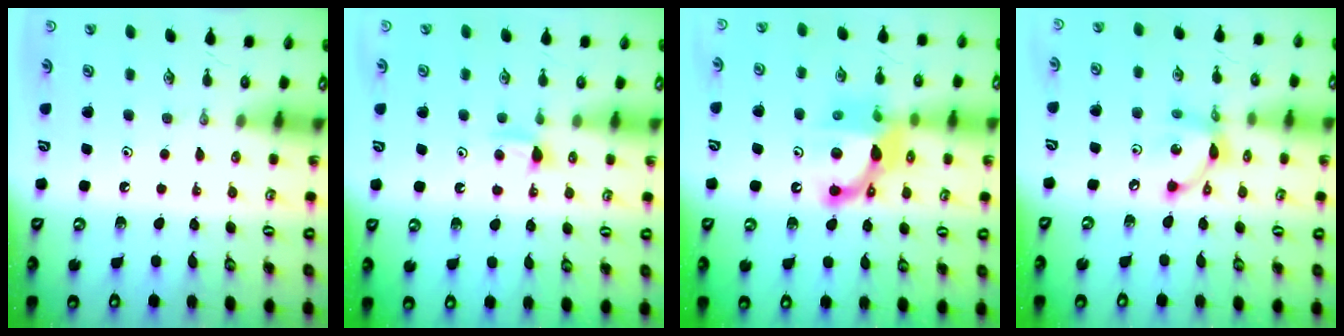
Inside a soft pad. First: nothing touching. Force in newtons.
{"total": 5.0, "press": 5.0, "slide": 0.5}
{"total": 12.3, "press": 12.2, "slide": 1.5}
{"total": 10.6, "press": 10.6, "slide": 0.5}